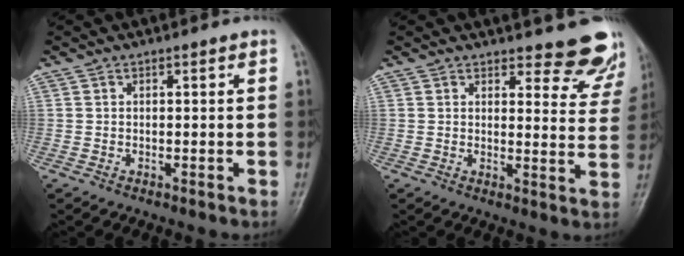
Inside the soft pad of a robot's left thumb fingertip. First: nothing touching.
{"total": 9.1, "force": [8.4, 2.8, 2.3], "torque": [0.011, -0.069, 0.080]}